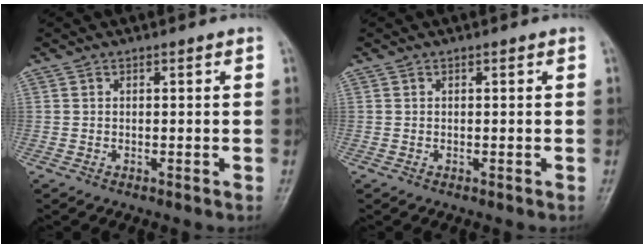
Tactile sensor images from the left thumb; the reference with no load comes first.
{"total": 0.0}